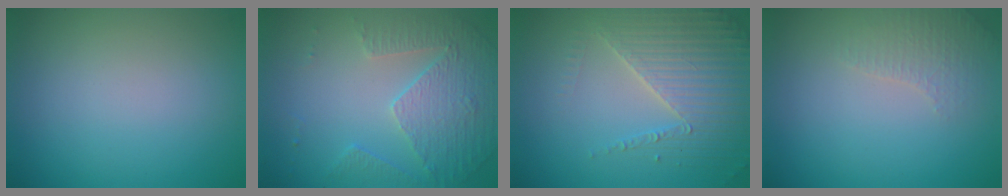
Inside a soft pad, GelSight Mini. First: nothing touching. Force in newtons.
{"total": 5.0, "press": 3.5, "slide": 3.6}
{"total": 4.3, "press": 4.1, "slide": 1.4}
{"total": 2.0, "press": 1.9, "slide": 0.5}